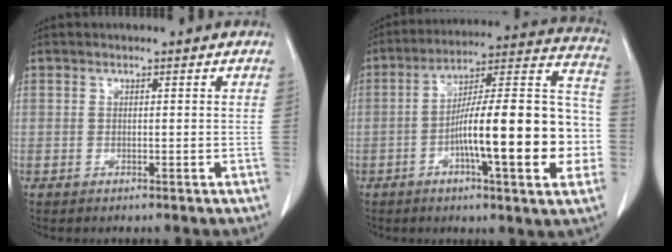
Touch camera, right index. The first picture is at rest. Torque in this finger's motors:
{"motor_torque": [2.14, 0.00, 0.93, 0.21]}